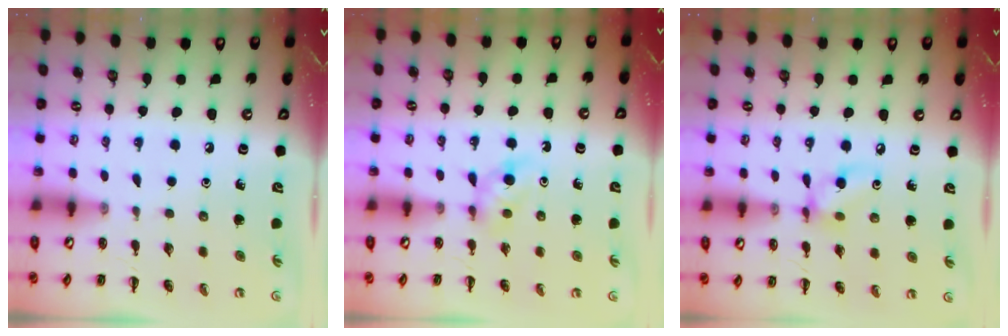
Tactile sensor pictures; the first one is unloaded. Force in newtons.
{"total": 3.9, "press": 3.6, "slide": 1.3}
{"total": 7.4, "press": 7.4, "slide": 0.4}